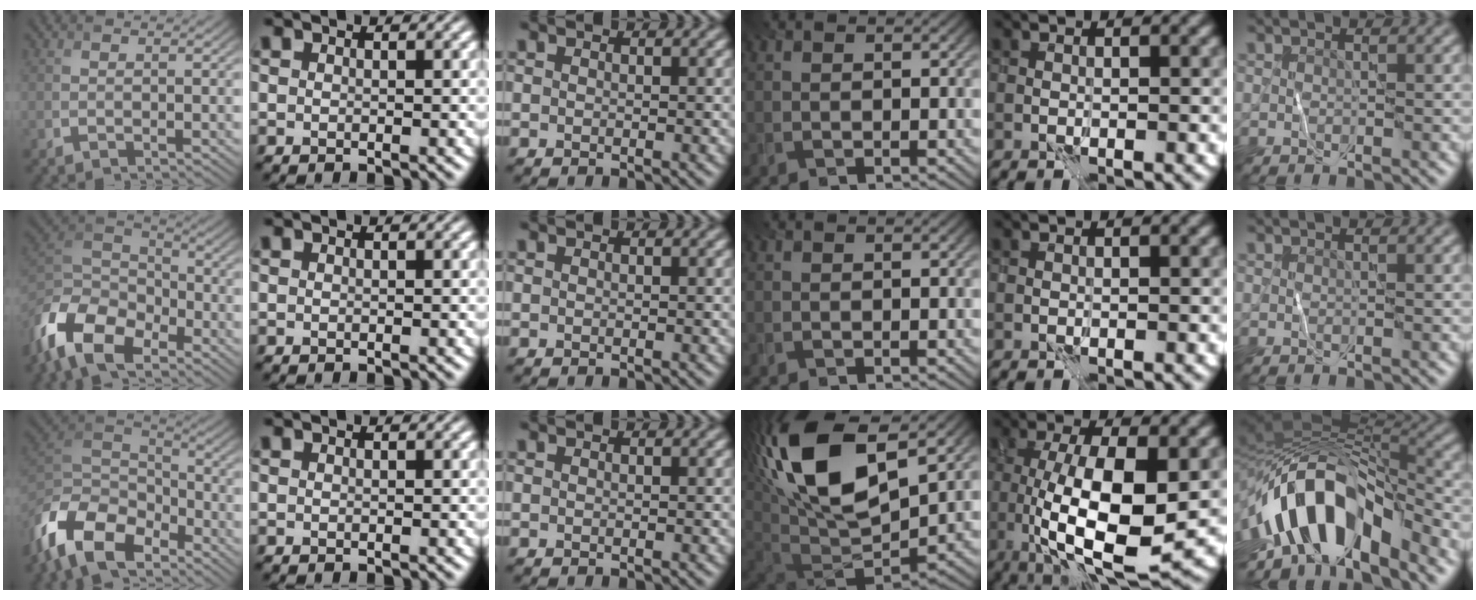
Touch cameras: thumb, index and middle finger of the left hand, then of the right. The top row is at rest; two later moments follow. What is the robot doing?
{"motion": "wipe", "object": "whiteboard"}